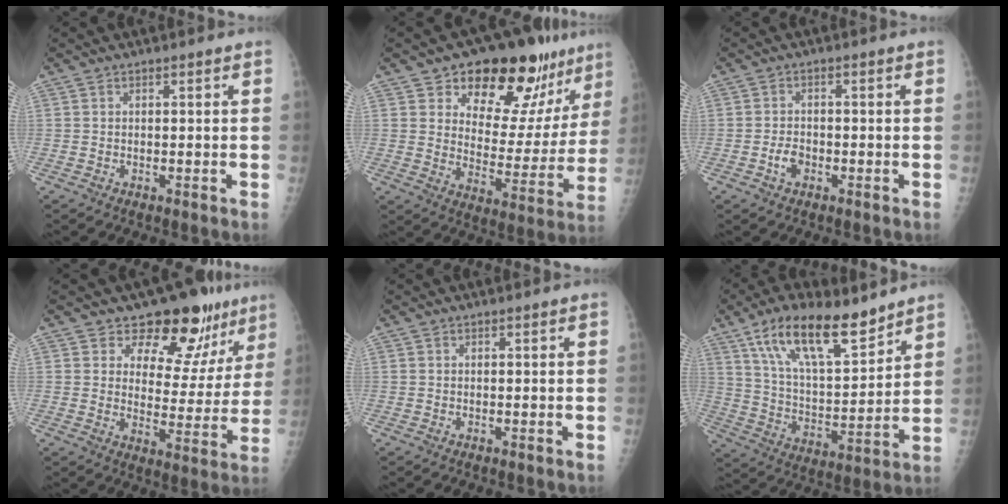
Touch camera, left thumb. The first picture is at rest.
{"total": 18.6, "force": [12.7, 9.4, 9.8], "torque": [-0.072, -0.076, 0.167]}
{"total": 2.8, "force": [-1.2, 1.9, 1.7], "torque": [-0.026, 0.009, -0.022]}
{"total": 16.7, "force": [12.1, 8.3, 7.9], "torque": [-0.044, -0.078, 0.152]}
{"total": 0.0}
{"total": 17.9, "force": [12.1, 6.5, 11.5], "torque": [-0.168, -0.062, 0.220]}